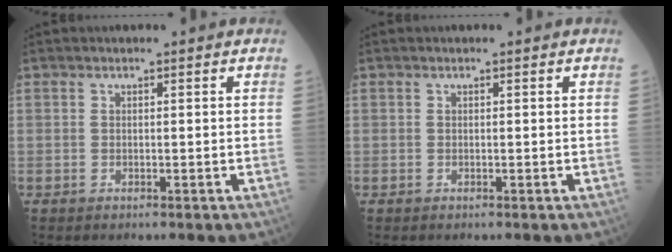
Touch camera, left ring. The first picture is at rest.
{"total": 0.0}